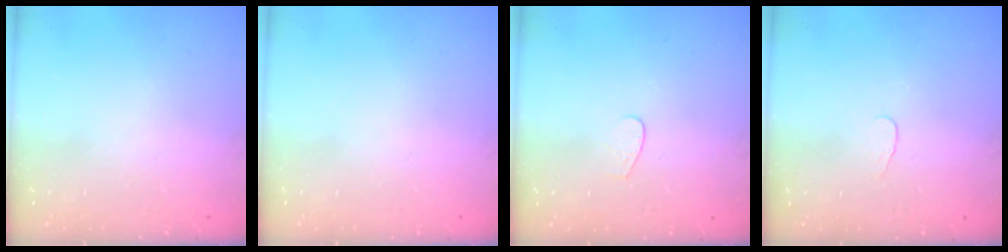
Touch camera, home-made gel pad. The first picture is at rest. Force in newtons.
{"total": 0.0}
{"total": 3.5, "press": 3.5, "slide": 0.3}
{"total": 2.8, "press": 2.7, "slide": 0.3}